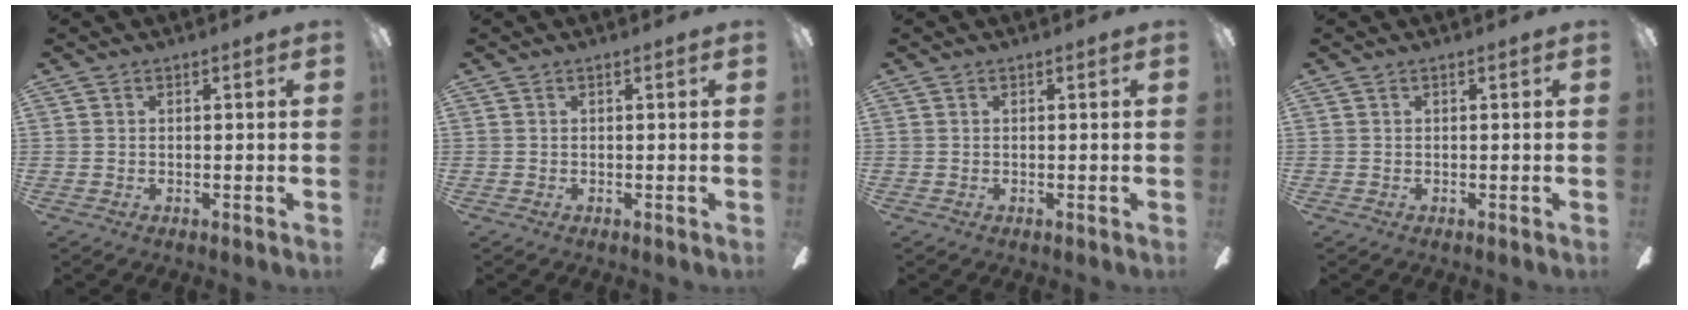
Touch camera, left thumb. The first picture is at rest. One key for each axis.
{"total": 0.0}
{"total": 0.0}
{"total": 0.0}